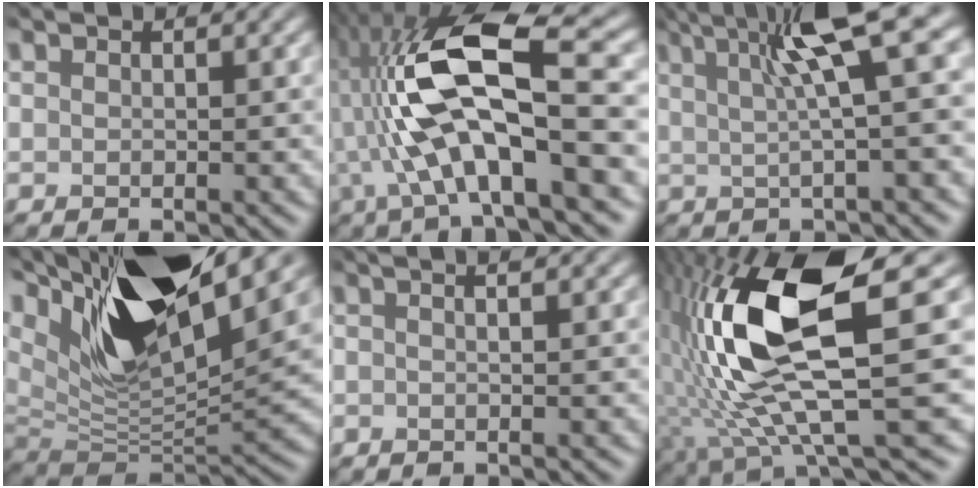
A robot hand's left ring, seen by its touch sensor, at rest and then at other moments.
{"total": 11.3, "force": [-1.9, 3.9, 10.4], "torque": [-0.198, 0.017, -0.043]}
{"total": 7.5, "force": [2.7, 1.5, 6.8], "torque": [-0.110, 0.012, 0.042]}
{"total": 15.0, "force": [7.5, 5.5, 11.8], "torque": [-0.225, 0.023, 0.126]}
{"total": 3.0, "force": [1.0, 1.3, 2.5], "torque": [-0.012, 0.017, -0.006]}
{"total": 13.1, "force": [1.5, 3.9, 12.4], "torque": [-0.262, -0.009, 0.032]}